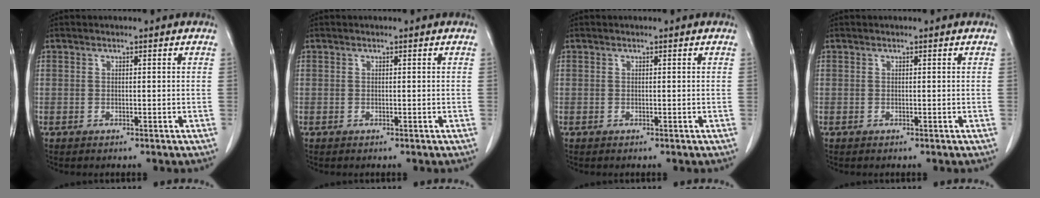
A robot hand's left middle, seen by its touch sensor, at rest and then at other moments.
{"total": 0.0}
{"total": 0.0}
{"total": 0.0}